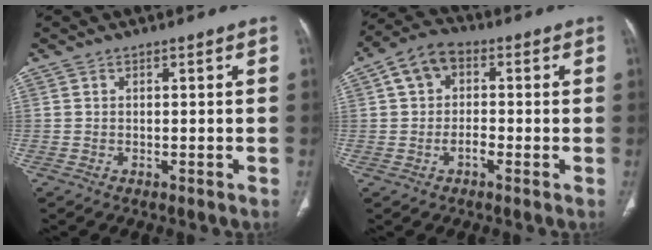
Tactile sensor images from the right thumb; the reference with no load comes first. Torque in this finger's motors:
{"motor_torque": [-0.45, 0.80, 0.78, 0.11, 0.05]}